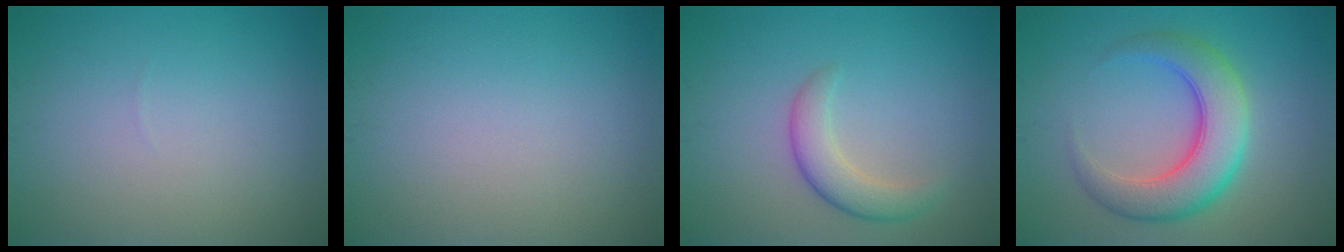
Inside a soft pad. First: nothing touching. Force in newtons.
{"total": 0.0}
{"total": 3.0, "press": 3.0, "slide": 0.2}
{"total": 6.6, "press": 6.6, "slide": 0.4}